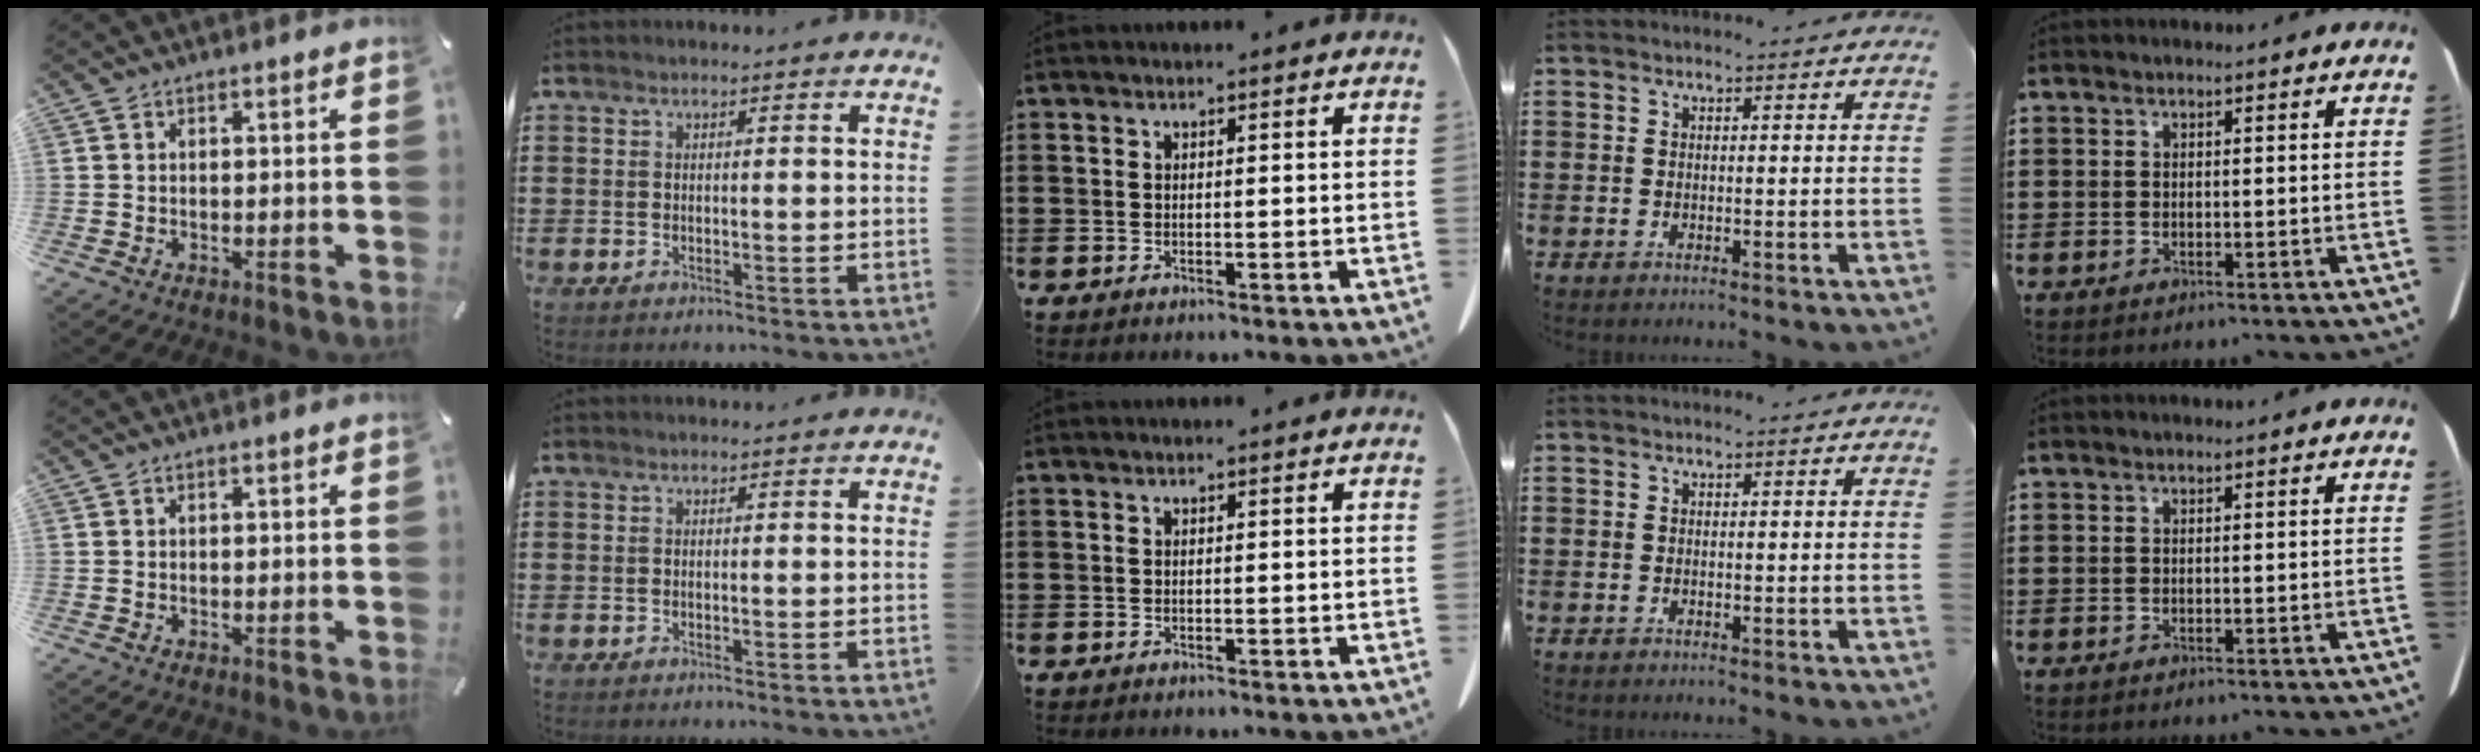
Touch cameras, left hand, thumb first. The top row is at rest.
{}